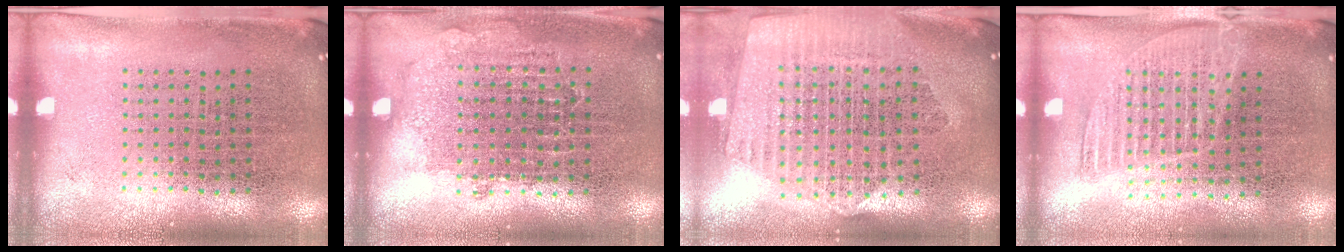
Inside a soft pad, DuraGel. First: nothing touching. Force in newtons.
{"total": 0.9, "press": 0.8, "slide": 0.4}
{"total": 2.3, "press": 2.0, "slide": 1.1}
{"total": 1.3, "press": 1.1, "slide": 0.6}